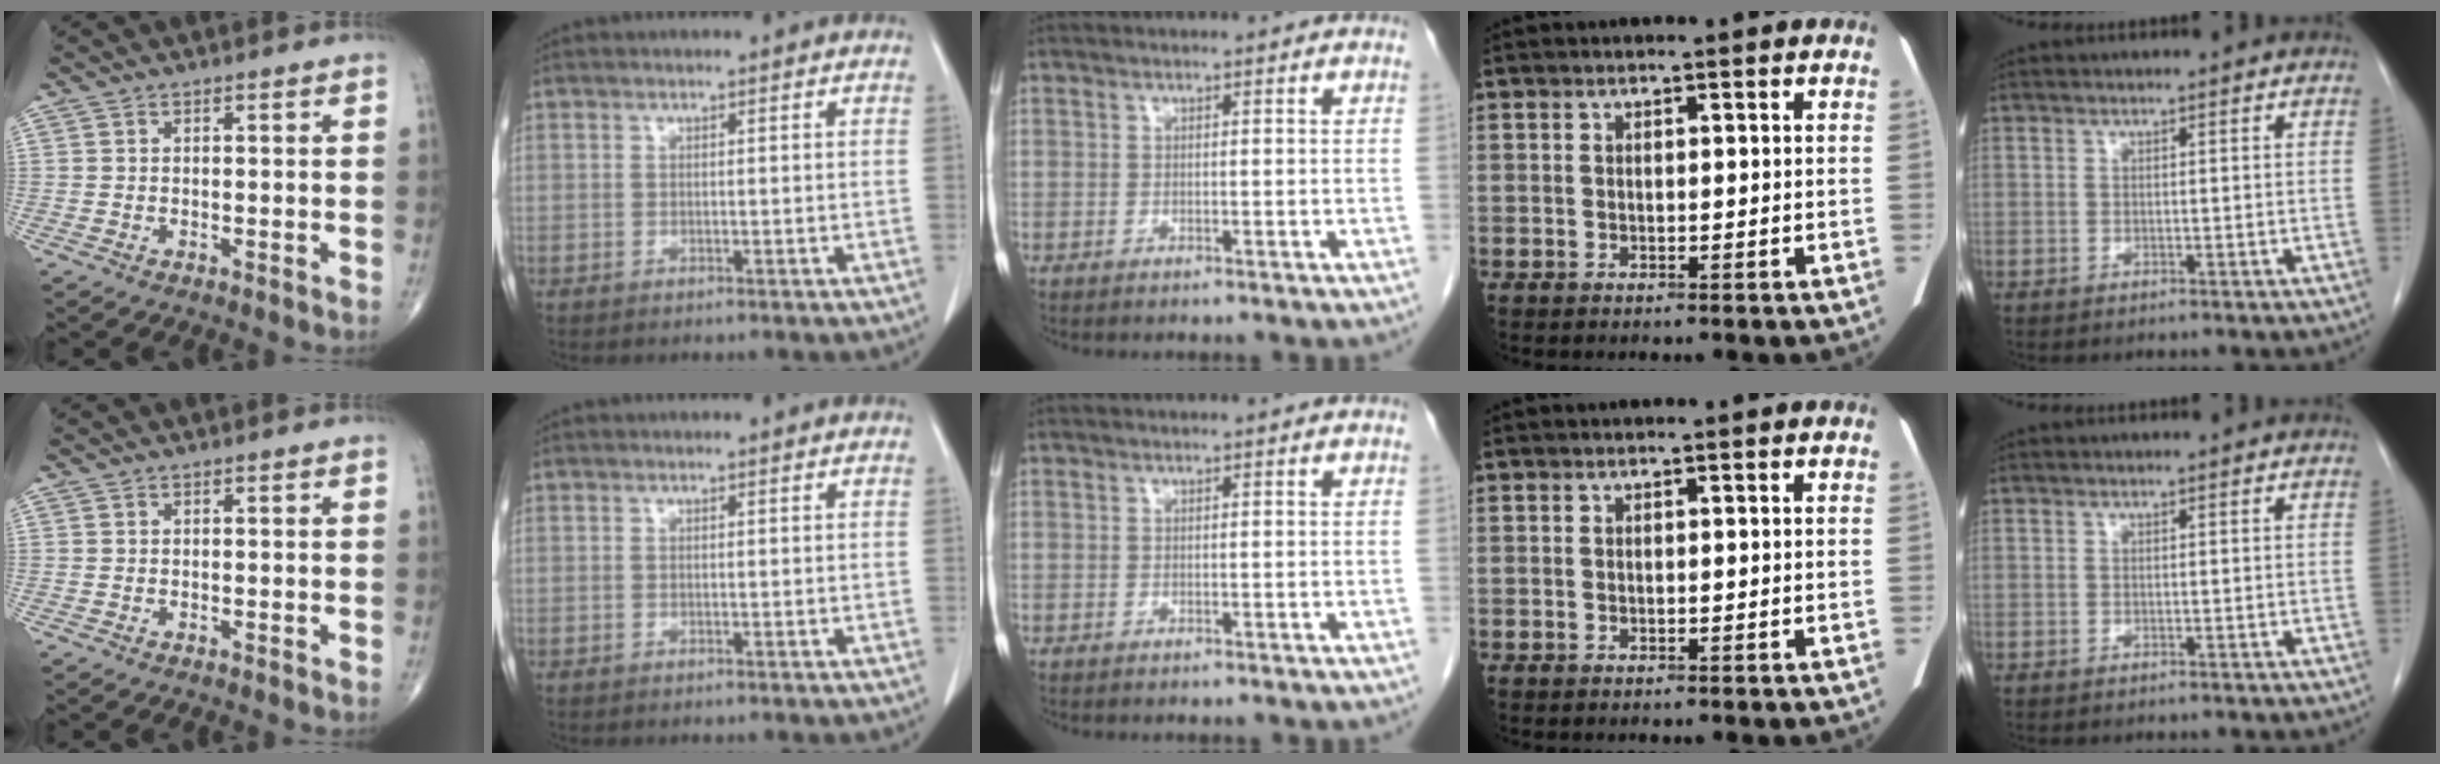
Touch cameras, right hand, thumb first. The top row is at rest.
{}